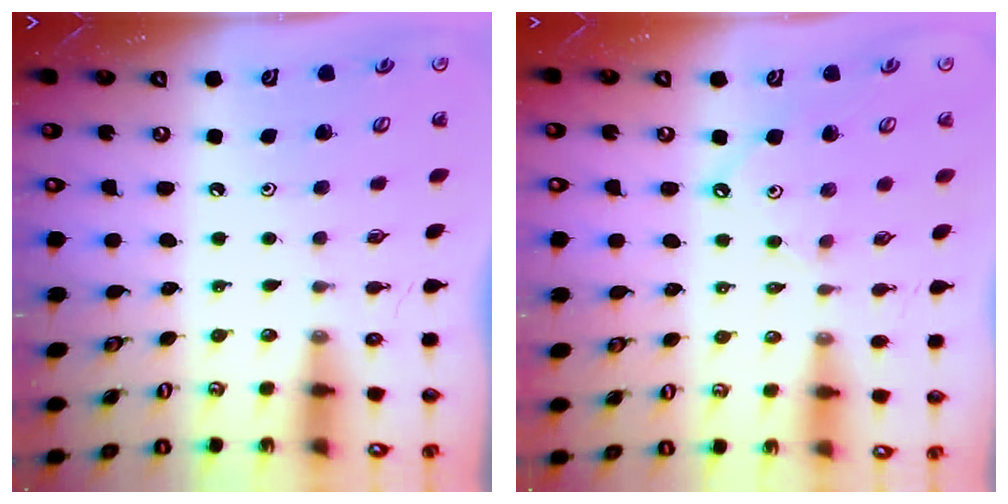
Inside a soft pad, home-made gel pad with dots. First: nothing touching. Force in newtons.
{"total": 2.8, "press": 2.8, "slide": 0.5}